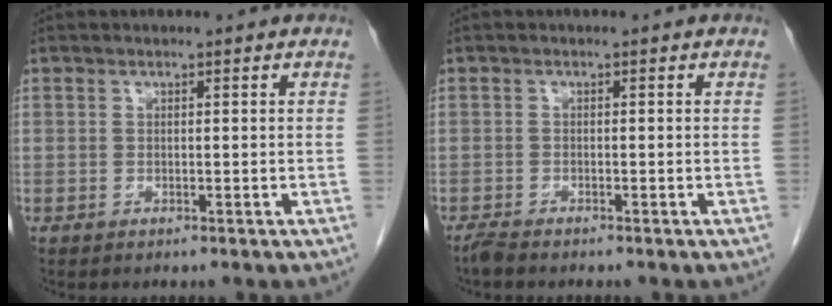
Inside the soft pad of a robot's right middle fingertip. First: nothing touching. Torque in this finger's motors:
{"motor_torque": [-0.09, -0.13, 0.00, 0.01]}